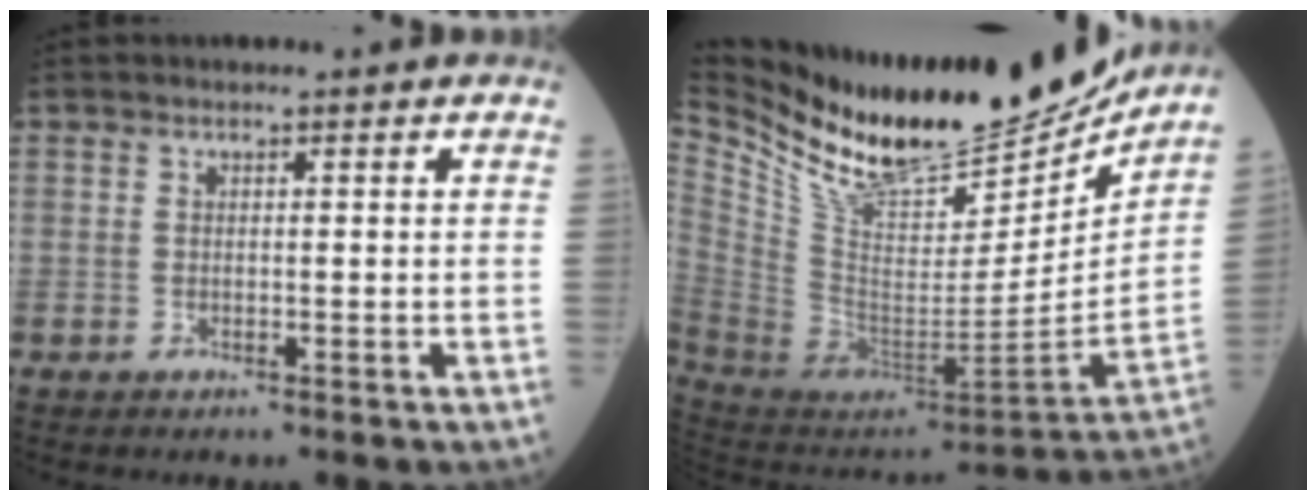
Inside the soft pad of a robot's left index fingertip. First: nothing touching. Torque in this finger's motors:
{"motor_torque": [0.12, -0.55, 0.17, 0.04]}